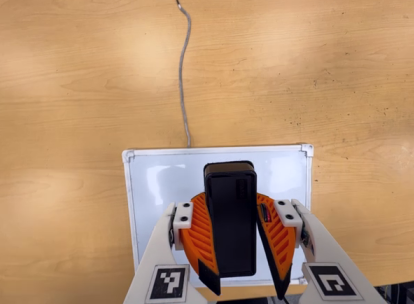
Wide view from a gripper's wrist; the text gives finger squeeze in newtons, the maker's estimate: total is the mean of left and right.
{"total": 13.0, "left": 12.5, "right": 13.4}